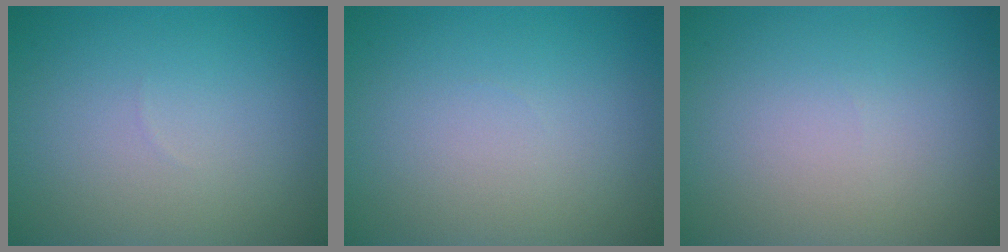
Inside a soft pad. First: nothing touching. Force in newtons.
{"total": 0.0}
{"total": 0.0}